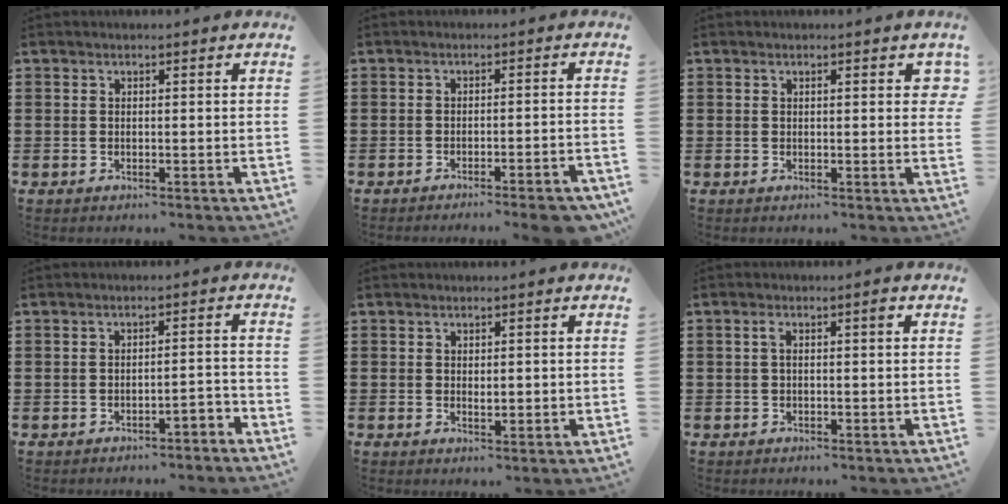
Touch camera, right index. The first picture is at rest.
{"total": 3.0, "force": [-2.6, -0.1, 1.5], "torque": [-0.024, -0.003, -0.049]}
{"total": 1.5, "force": [0.4, 0.5, 1.3], "torque": [-0.019, 0.002, 0.005]}
{"total": 2.3, "force": [-2.1, 0.2, 1.0], "torque": [-0.021, 0.004, -0.042]}
{"total": 1.1, "force": [0.2, 0.5, 1.0], "torque": [-0.018, 0.005, 0.003]}
{"total": 2.0, "force": [0.3, 0.4, 1.9], "torque": [-0.036, 0.002, 0.003]}